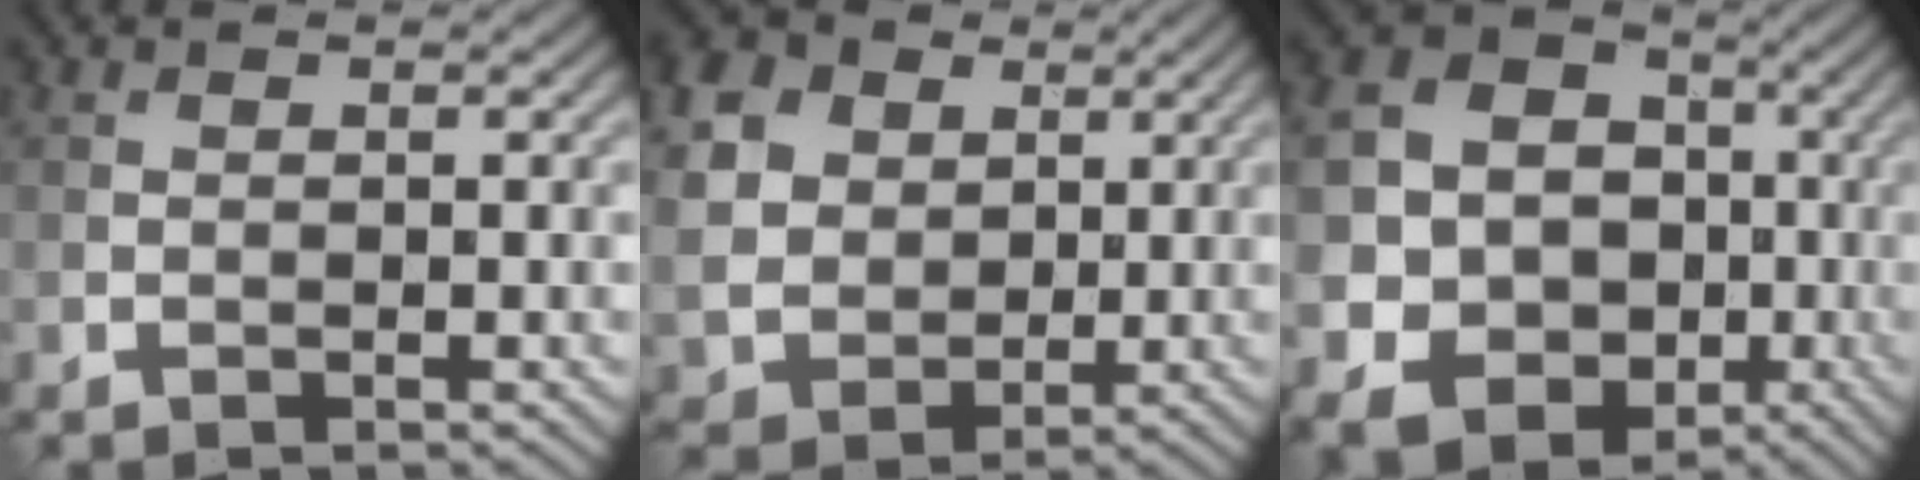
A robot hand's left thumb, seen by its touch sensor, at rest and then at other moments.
{"total": 12.8, "force": [4.1, 10.4, 6.1], "torque": [-0.217, 0.013, 0.103]}
{"total": 15.3, "force": [-2.3, 13.8, 6.2], "torque": [-0.178, -0.032, -0.045]}